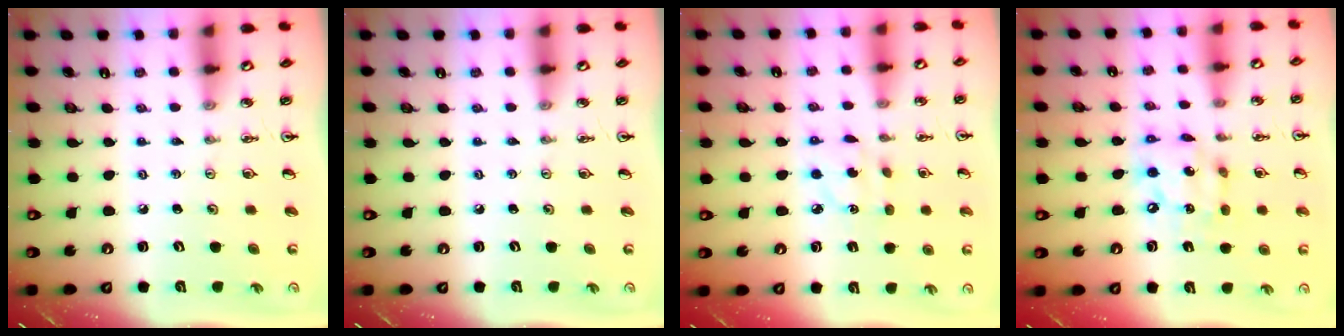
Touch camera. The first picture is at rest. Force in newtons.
{"total": 0.0}
{"total": 3.9, "press": 3.8, "slide": 0.7}
{"total": 10.3, "press": 10.2, "slide": 1.2}